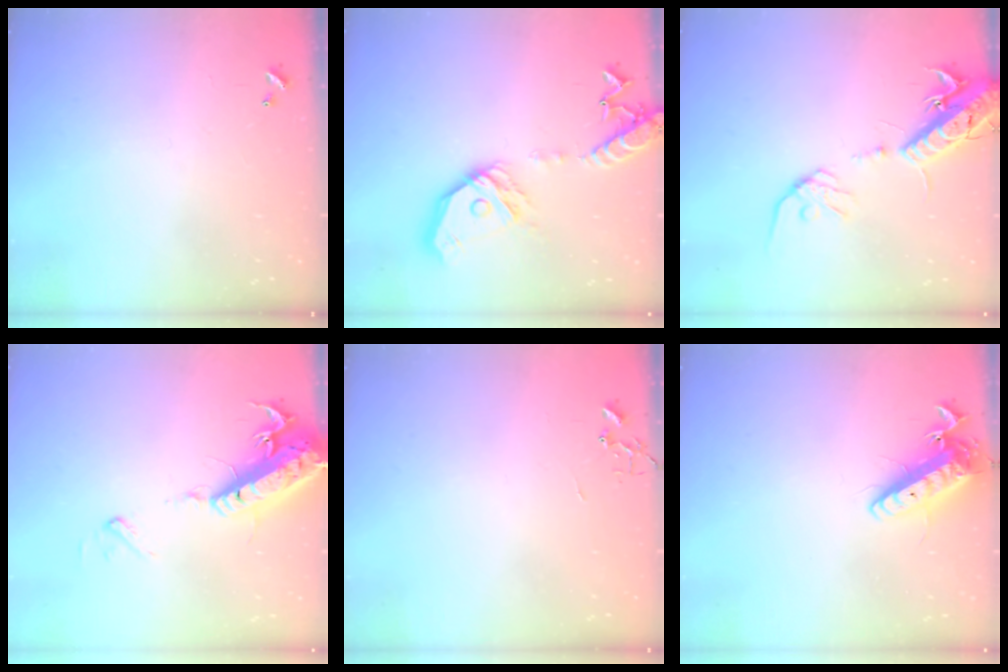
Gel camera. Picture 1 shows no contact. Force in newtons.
{"total": 17.9, "press": 17.7, "slide": 2.6}
{"total": 16.5, "press": 16.2, "slide": 3.6}
{"total": 18.9, "press": 18.5, "slide": 3.9}
{"total": 0.0}
{"total": 13.6, "press": 13.4, "slide": 2.3}